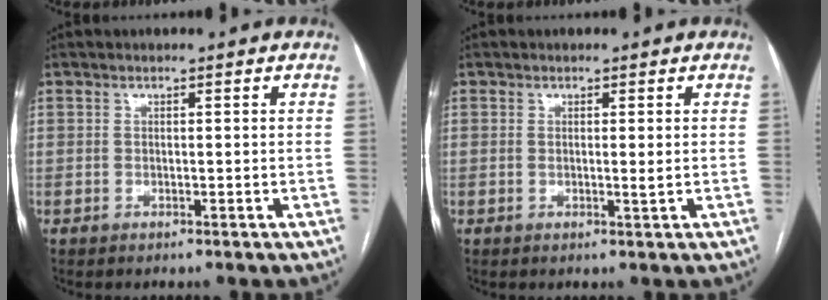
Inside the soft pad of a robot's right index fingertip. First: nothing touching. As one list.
[{"total": 1.1, "force": [0.1, 0.0, 1.1], "torque": [-0.022, -0.004, 0.001]}]